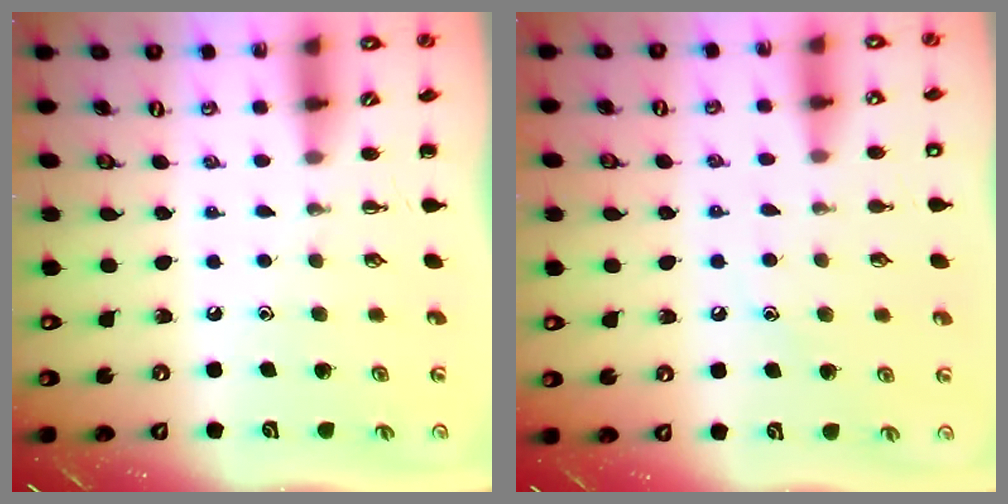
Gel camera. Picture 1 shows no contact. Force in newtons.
{"total": 8.3, "press": 8.1, "slide": 1.9}